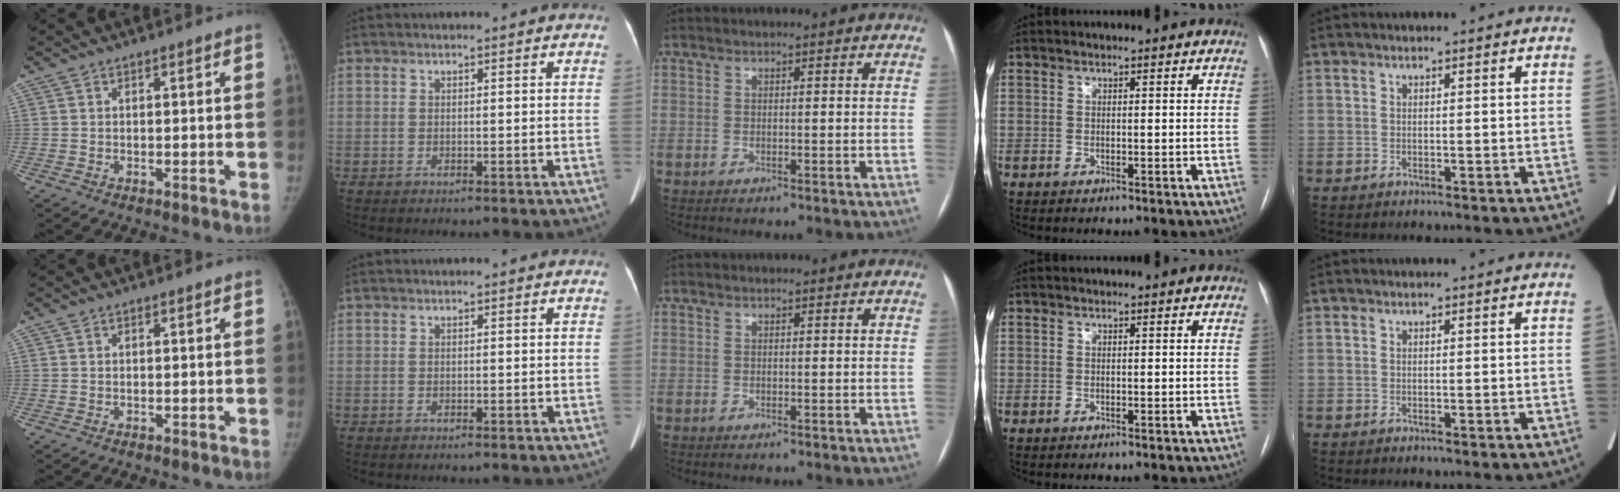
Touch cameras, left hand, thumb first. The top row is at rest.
{}